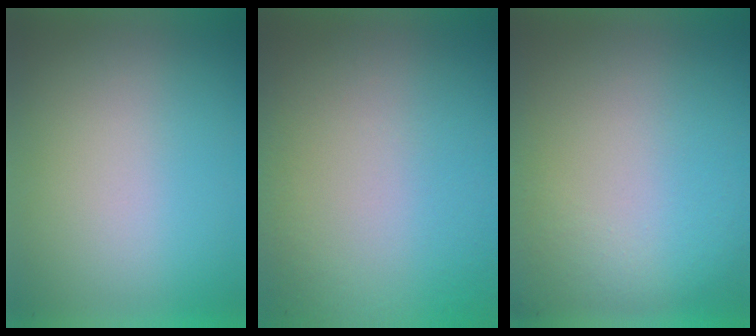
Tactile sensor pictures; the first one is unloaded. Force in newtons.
{"total": 8.2}
{"total": 5.9}